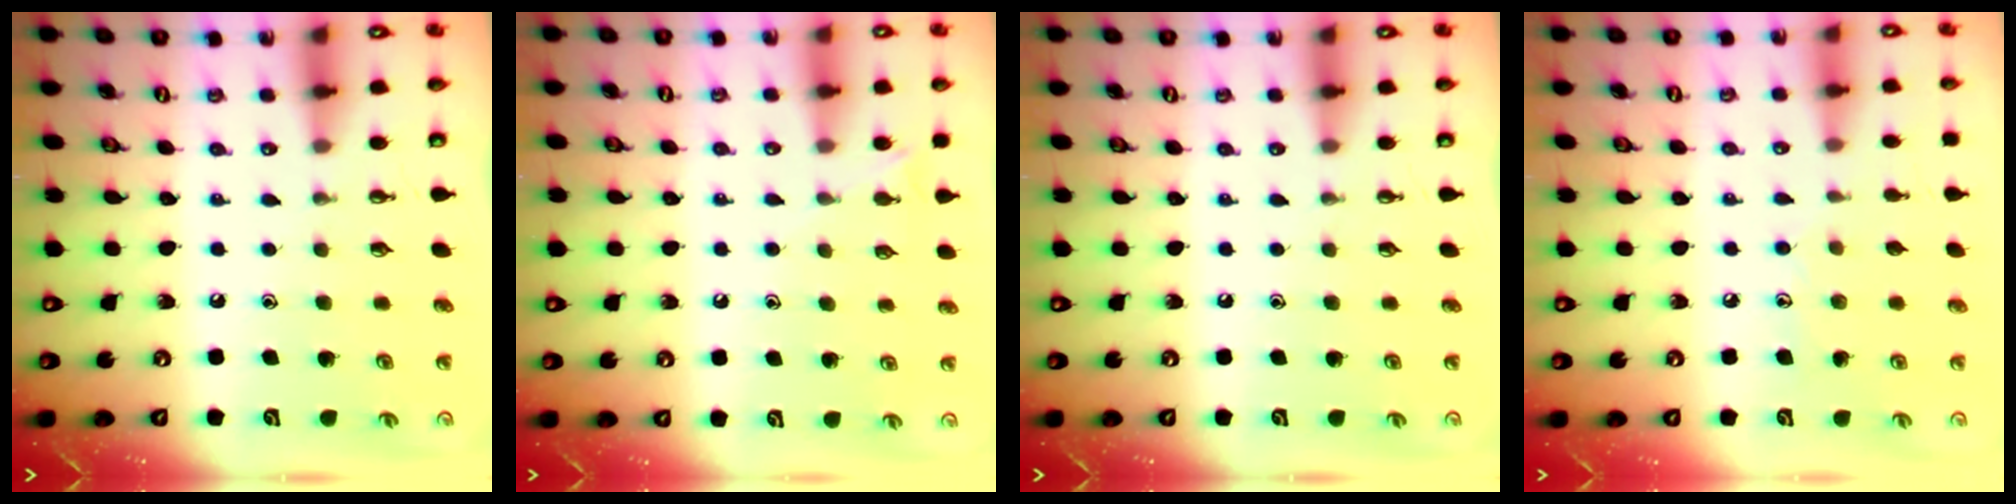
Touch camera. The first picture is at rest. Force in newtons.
{"total": 6.5, "press": 6.5, "slide": 0.3}
{"total": 0.0}
{"total": 5.4, "press": 5.4, "slide": 0.5}